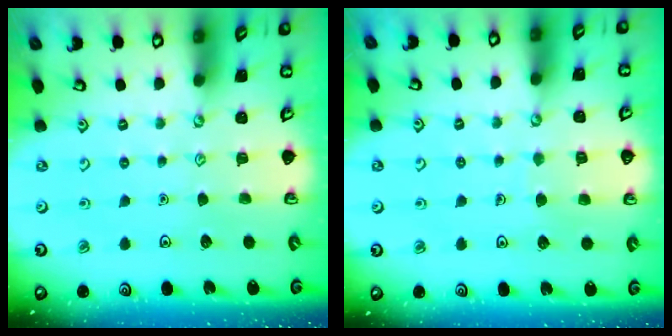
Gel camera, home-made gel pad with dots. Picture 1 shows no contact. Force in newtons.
{"total": 4.7, "press": 4.6, "slide": 0.4}